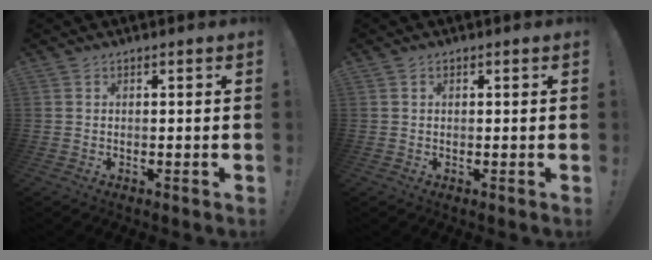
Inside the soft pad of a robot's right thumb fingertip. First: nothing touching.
{"total": 0.6, "force": [0.2, 0.5, 0.2], "torque": [0.004, 0.000, 0.002]}